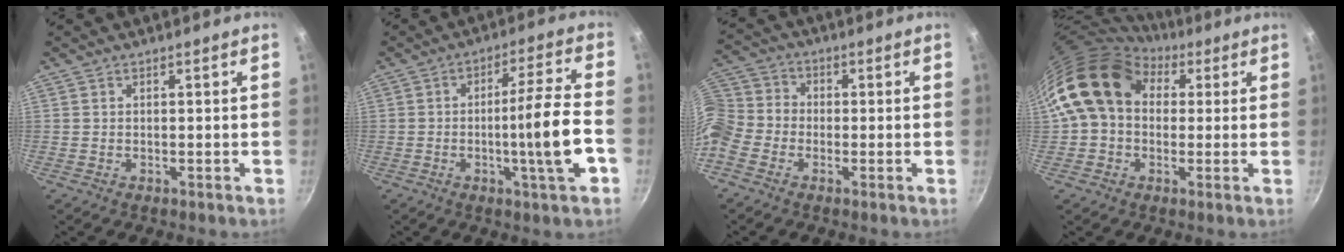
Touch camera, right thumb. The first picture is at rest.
{"total": 11.9, "force": [-3.4, 0.5, 11.4], "torque": [-0.170, 0.024, -0.051]}
{"total": 10.0, "force": [-3.7, 8.0, 4.7], "torque": [-0.095, 0.044, -0.096]}
{"total": 15.5, "force": [4.4, 11.8, 9.1], "torque": [-0.135, 0.023, 0.061]}